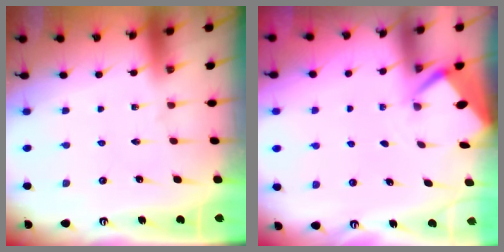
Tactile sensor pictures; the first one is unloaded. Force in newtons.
{"total": 2.7, "press": 2.7, "slide": 0.3}